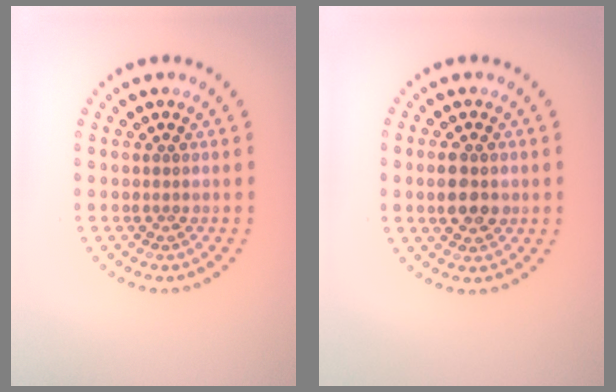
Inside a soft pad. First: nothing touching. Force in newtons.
{"total": 3.2, "press": 3.2, "slide": 0.2}